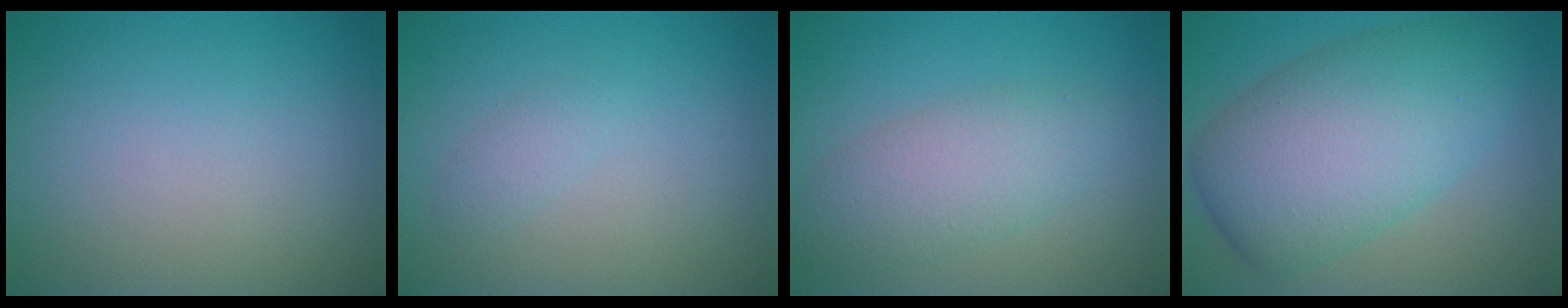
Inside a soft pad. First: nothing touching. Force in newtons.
{"total": 1.0, "press": 1.0, "slide": 0.1}
{"total": 4.2, "press": 4.2, "slide": 0.2}
{"total": 9.6, "press": 9.6, "slide": 0.2}